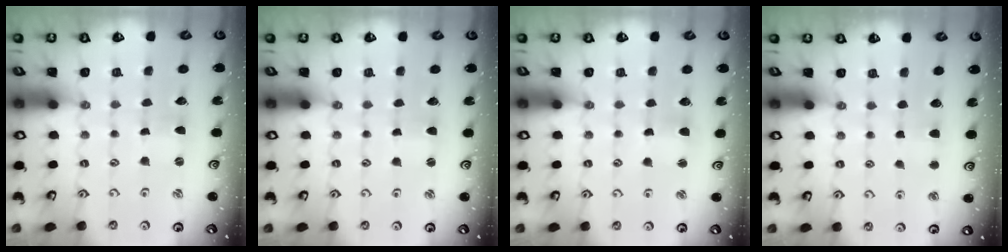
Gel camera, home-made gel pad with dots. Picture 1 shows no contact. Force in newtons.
{"total": 2.1, "press": 2.0, "slide": 0.4}
{"total": 2.8, "press": 2.8, "slide": 0.3}
{"total": 2.7, "press": 2.7, "slide": 0.4}